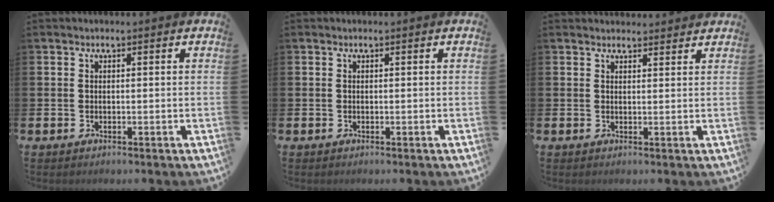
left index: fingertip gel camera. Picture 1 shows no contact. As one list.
[{"total": 0.0}, {"total": 1.9, "force": [1.9, 0.3, -0.1], "torque": [0.013, -0.011, 0.032]}]